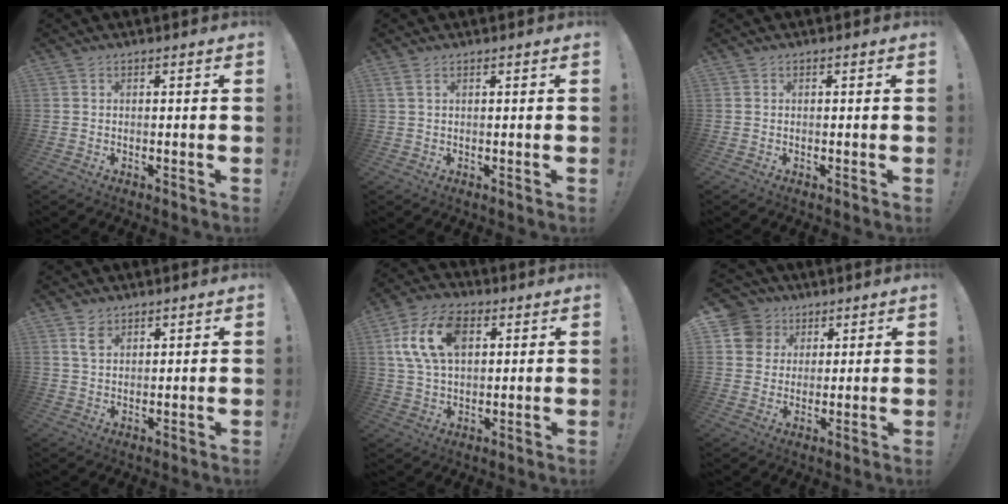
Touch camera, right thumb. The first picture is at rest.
{"total": 1.8, "force": [1.0, 0.5, 1.5], "torque": [-0.031, 0.001, 0.019]}
{"total": 0.0}
{"total": 4.3, "force": [2.9, 2.6, 2.0], "torque": [-0.022, -0.015, 0.053]}
{"total": 15.6, "force": [4.8, 9.9, 11.1], "torque": [-0.197, -0.001, 0.089]}
{"total": 9.4, "force": [3.7, 8.4, 2.0], "torque": [-0.027, -0.017, 0.077]}